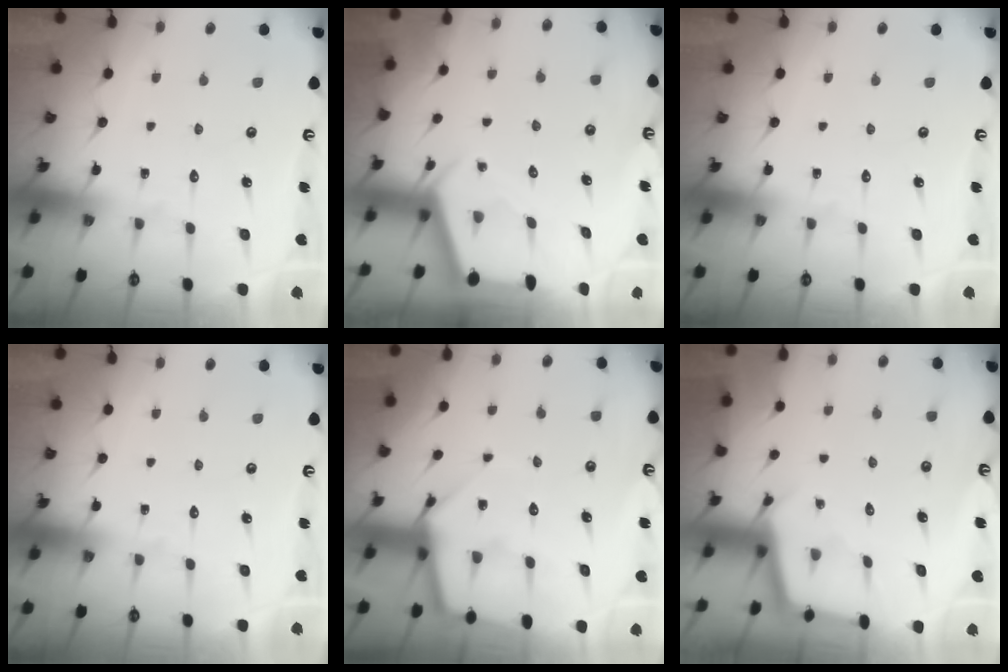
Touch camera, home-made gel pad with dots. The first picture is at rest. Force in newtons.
{"total": 2.3, "press": 2.3, "slide": 0.3}
{"total": 0.0}
{"total": 0.0}
{"total": 7.5, "press": 7.5, "slide": 0.6}
{"total": 2.5, "press": 2.5, "slide": 0.2}